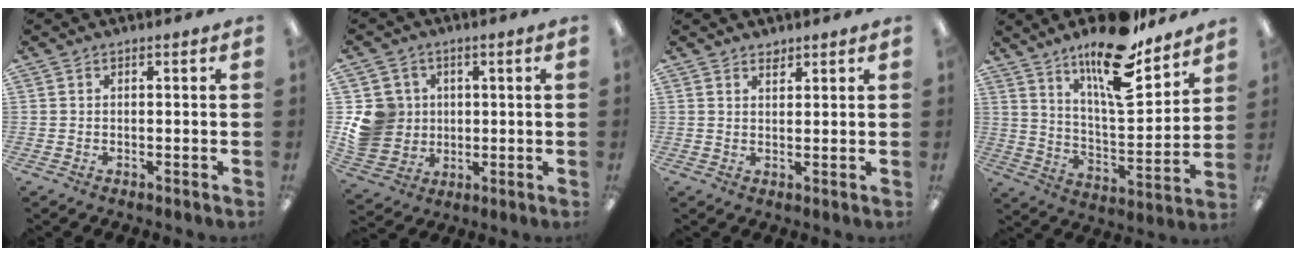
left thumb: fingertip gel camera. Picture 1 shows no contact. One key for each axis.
{"total": 10.7, "fx": 1.3, "fy": 10.3, "fz": 2.8, "tx": -0.067, "ty": 0.006, "tz": 0.035}
{"total": 1.8, "fx": 1.7, "fy": 0.6, "fz": 0.2, "tx": 0.002, "ty": -0.007, "tz": 0.031}
{"total": 17.8, "fx": 13.6, "fy": 4.6, "fz": 10.5, "tx": -0.185, "ty": -0.088, "tz": 0.227}